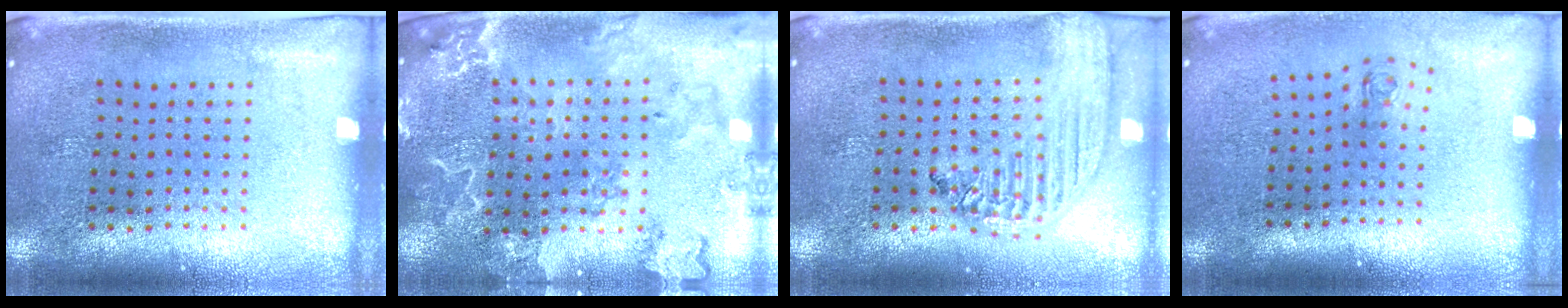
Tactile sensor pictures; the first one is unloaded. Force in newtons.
{"total": 2.7, "press": 2.5, "slide": 1.0}
{"total": 2.3, "press": 2.0, "slide": 1.2}
{"total": 0.7, "press": 0.3, "slide": 0.6}